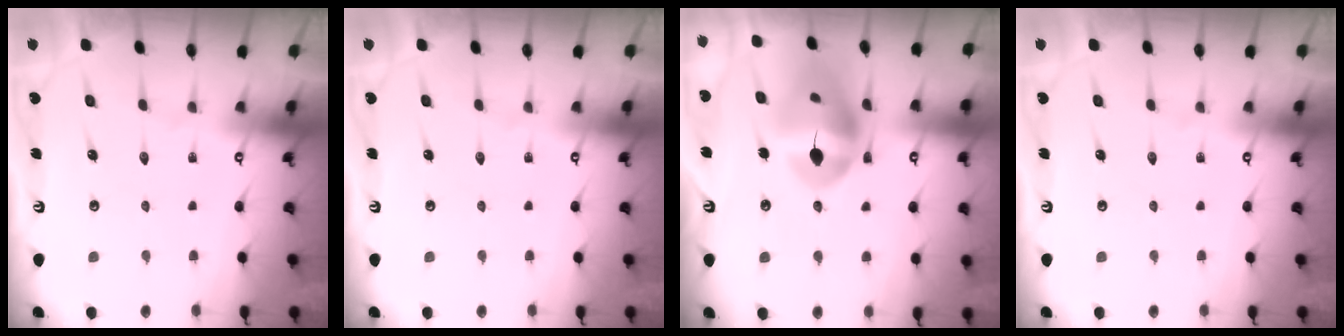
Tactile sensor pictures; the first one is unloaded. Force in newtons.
{"total": 0.0}
{"total": 16.3, "press": 16.1, "slide": 2.3}
{"total": 0.0}